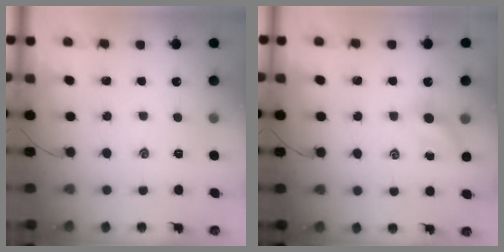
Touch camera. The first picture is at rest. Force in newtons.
{"total": 5.8, "press": 5.7, "slide": 0.9}